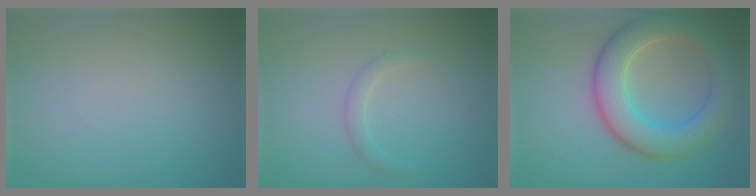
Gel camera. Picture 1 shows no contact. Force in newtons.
{"total": 1.2, "press": 1.2, "slide": 0.0}
{"total": 6.9, "press": 6.9, "slide": 0.5}